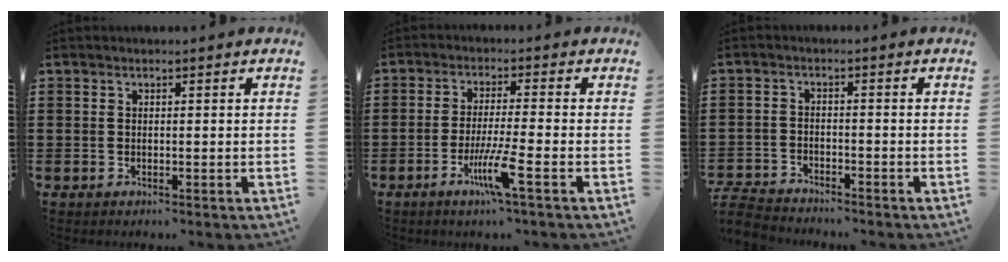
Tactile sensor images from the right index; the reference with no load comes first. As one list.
[{"total": 6.6, "force": [-3.2, 0.0, 5.8], "torque": [-0.114, -0.014, -0.058]}, {"total": 4.0, "force": [-4.0, 0.5, 0.5], "torque": [-0.024, -0.003, -0.086]}]